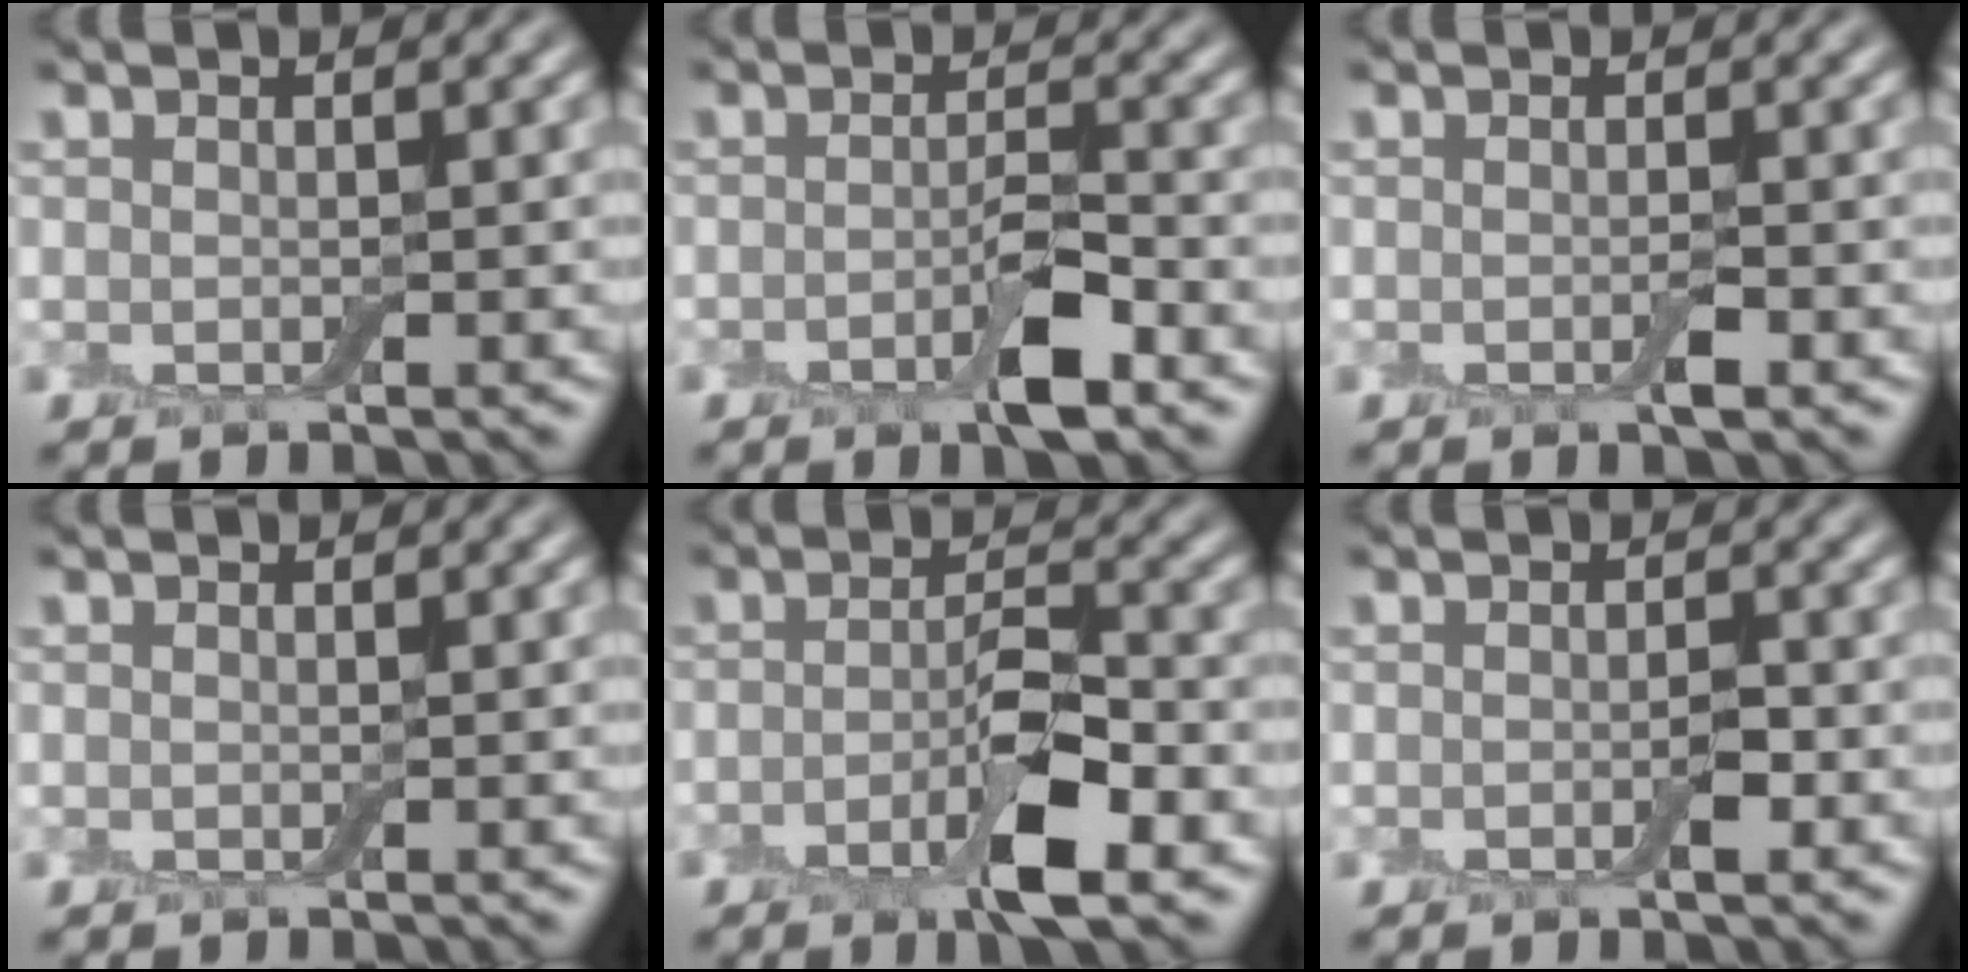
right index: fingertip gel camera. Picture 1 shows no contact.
{"total": 3.5, "force": [-1.6, 0.9, 3.0], "torque": [-0.052, 0.000, -0.030]}
{"total": 1.1, "force": [-0.4, 0.2, 1.0], "torque": [-0.015, -0.002, -0.008]}
{"total": 0.0}
{"total": 5.4, "force": [-2.3, 1.5, 4.7], "torque": [-0.083, 0.000, -0.044]}
{"total": 1.3, "force": [-0.5, 0.4, 1.1], "torque": [-0.018, -0.001, -0.007]}